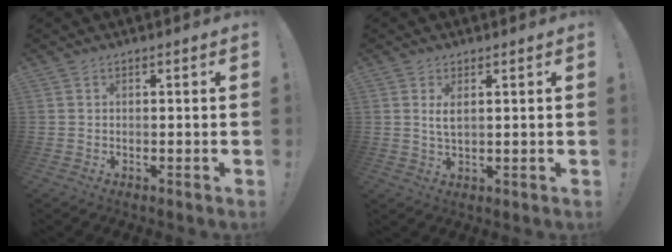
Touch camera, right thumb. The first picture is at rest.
{"total": 3.0, "force": [1.0, 0.9, 2.7], "torque": [-0.048, -0.005, 0.016]}